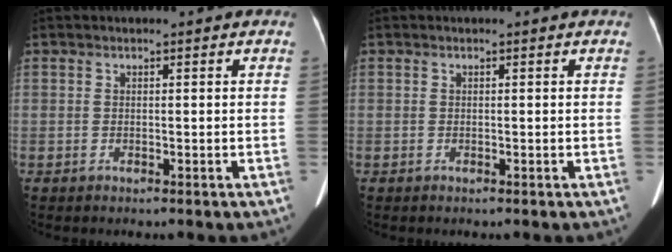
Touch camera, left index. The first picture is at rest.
{"total": 0.0}